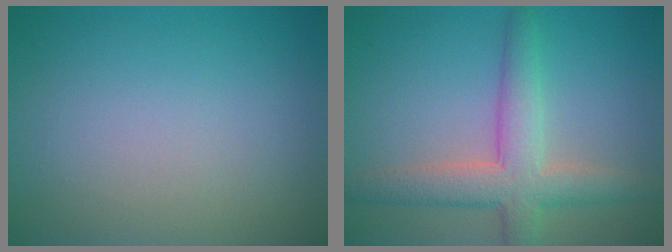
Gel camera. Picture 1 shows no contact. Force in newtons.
{"total": 5.2, "press": 5.2, "slide": 0.3}